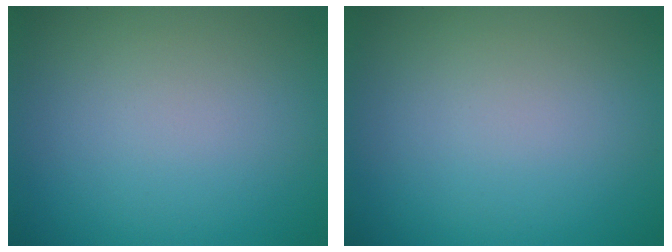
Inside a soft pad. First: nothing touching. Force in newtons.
{"total": 0.0}